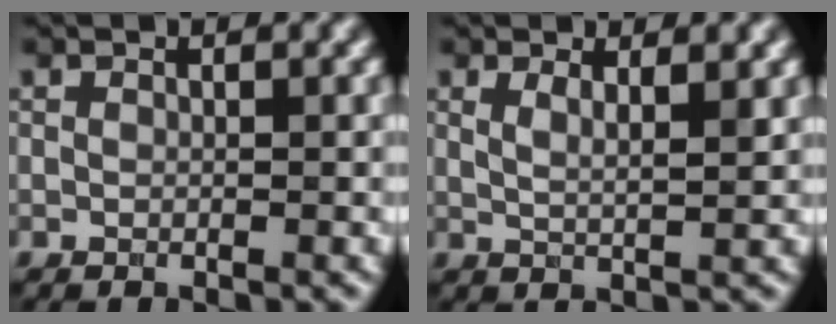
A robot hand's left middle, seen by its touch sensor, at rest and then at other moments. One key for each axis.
{"total": 2.6, "fx": 1.4, "fy": 0.9, "fz": 1.9, "tx": -0.019, "ty": -0.004, "tz": 0.022}